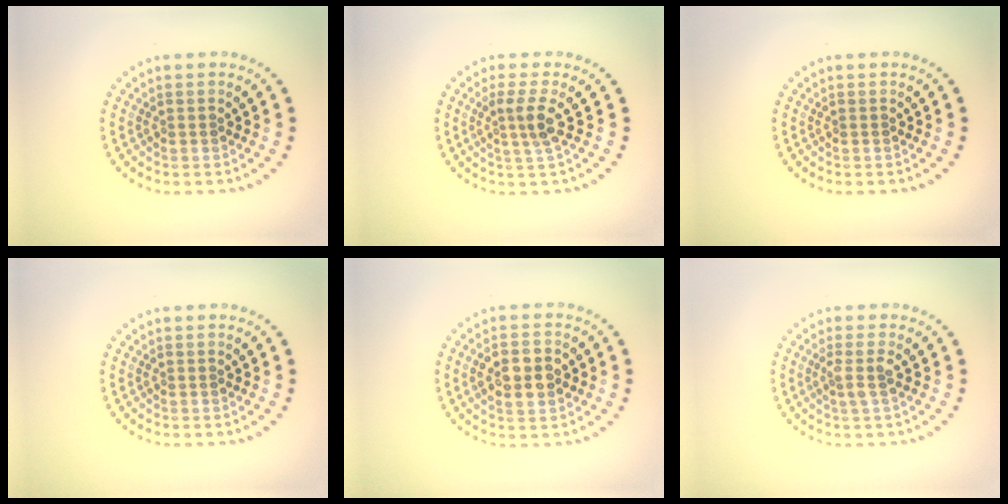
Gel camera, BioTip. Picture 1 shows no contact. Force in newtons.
{"total": 2.3, "press": 1.8, "slide": 1.5}
{"total": 0.0}
{"total": 0.0}
{"total": 3.9, "press": 3.9, "slide": 0.3}
{"total": 1.7, "press": 1.3, "slide": 1.2}